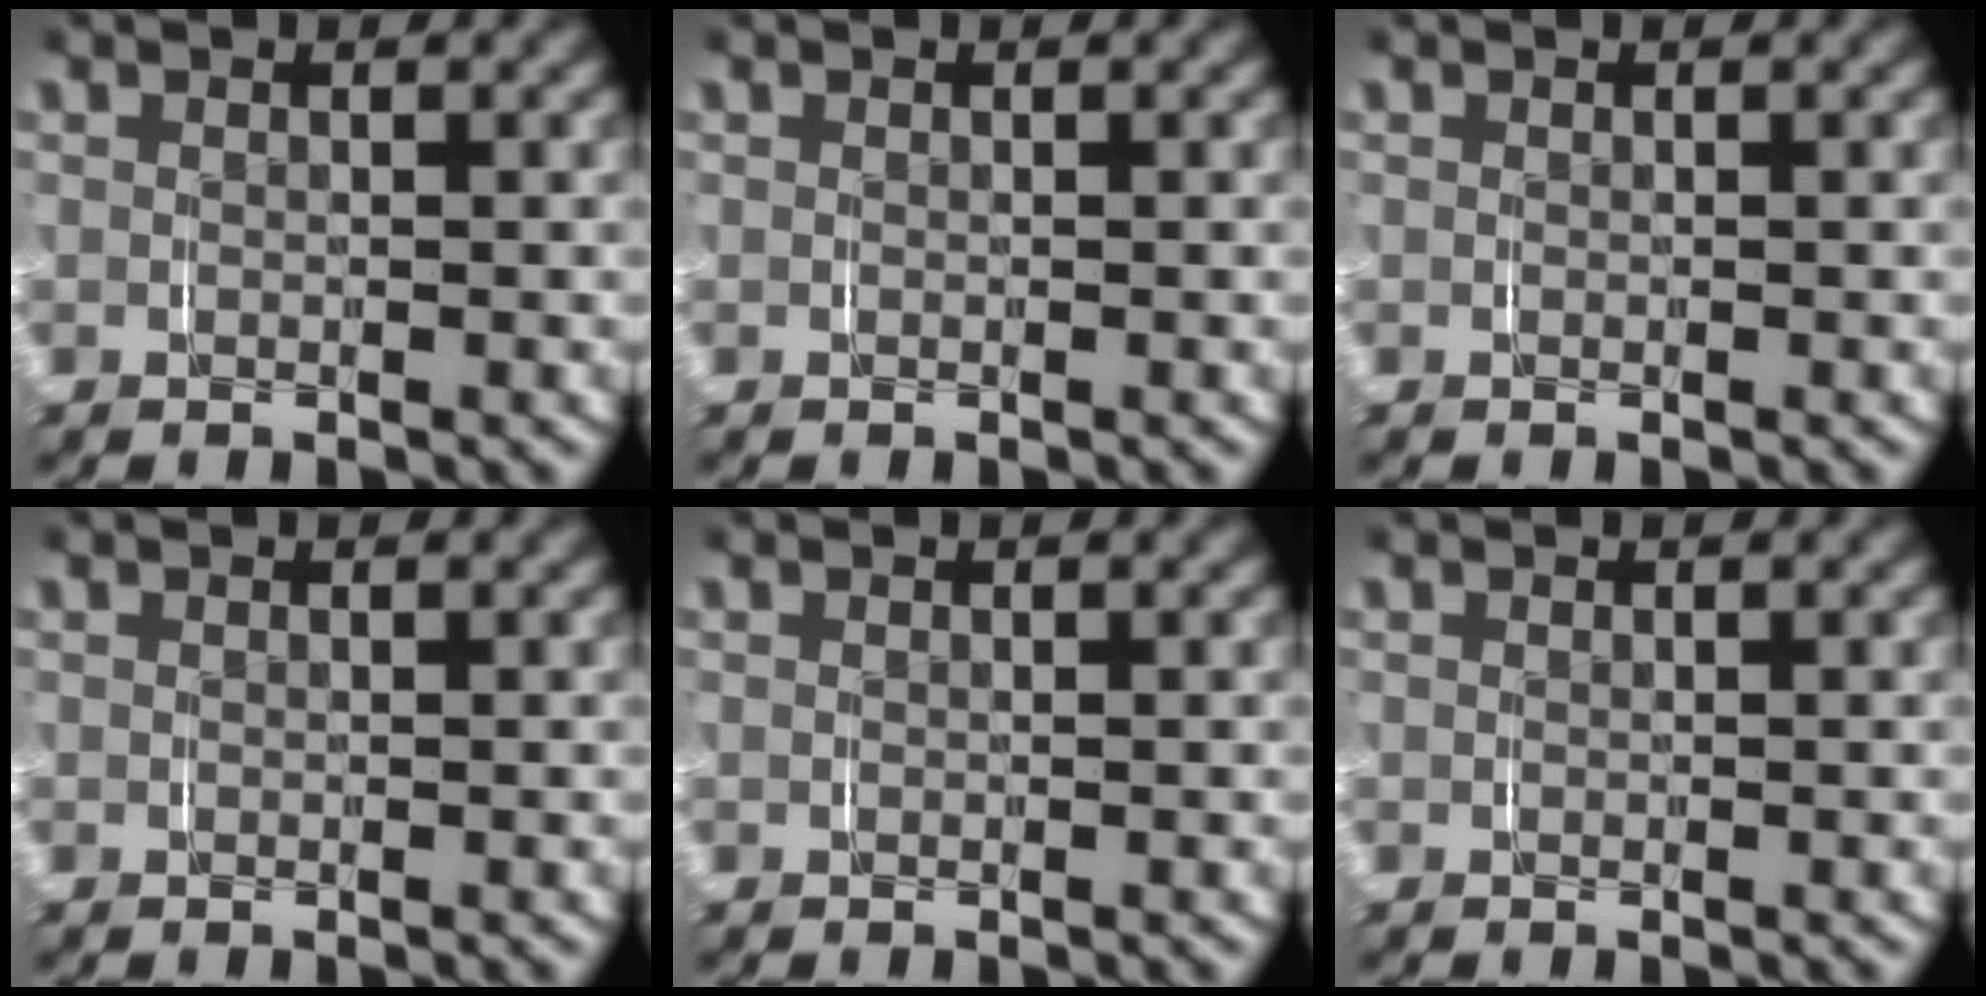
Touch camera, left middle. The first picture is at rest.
{"total": 0.0}
{"total": 0.0}
{"total": 0.0}
{"total": 0.0}
{"total": 0.0}